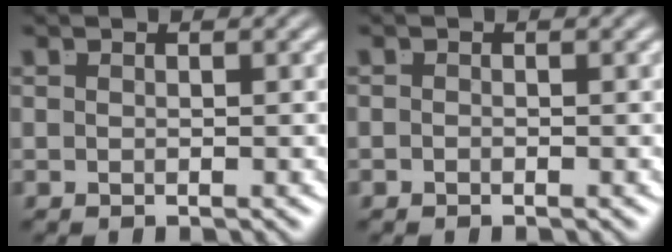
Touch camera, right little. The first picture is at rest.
{"total": 0.7, "force": [-0.4, -0.6, -0.2], "torque": [0.004, -0.008, -0.004]}